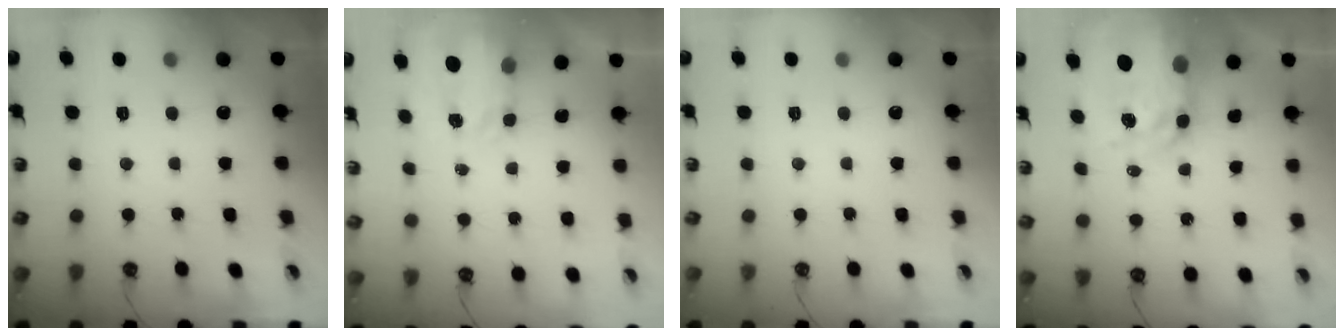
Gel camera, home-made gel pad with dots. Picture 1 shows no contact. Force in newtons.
{"total": 3.8, "press": 3.7, "slide": 0.5}
{"total": 0.0}
{"total": 11.9, "press": 11.9, "slide": 1.0}